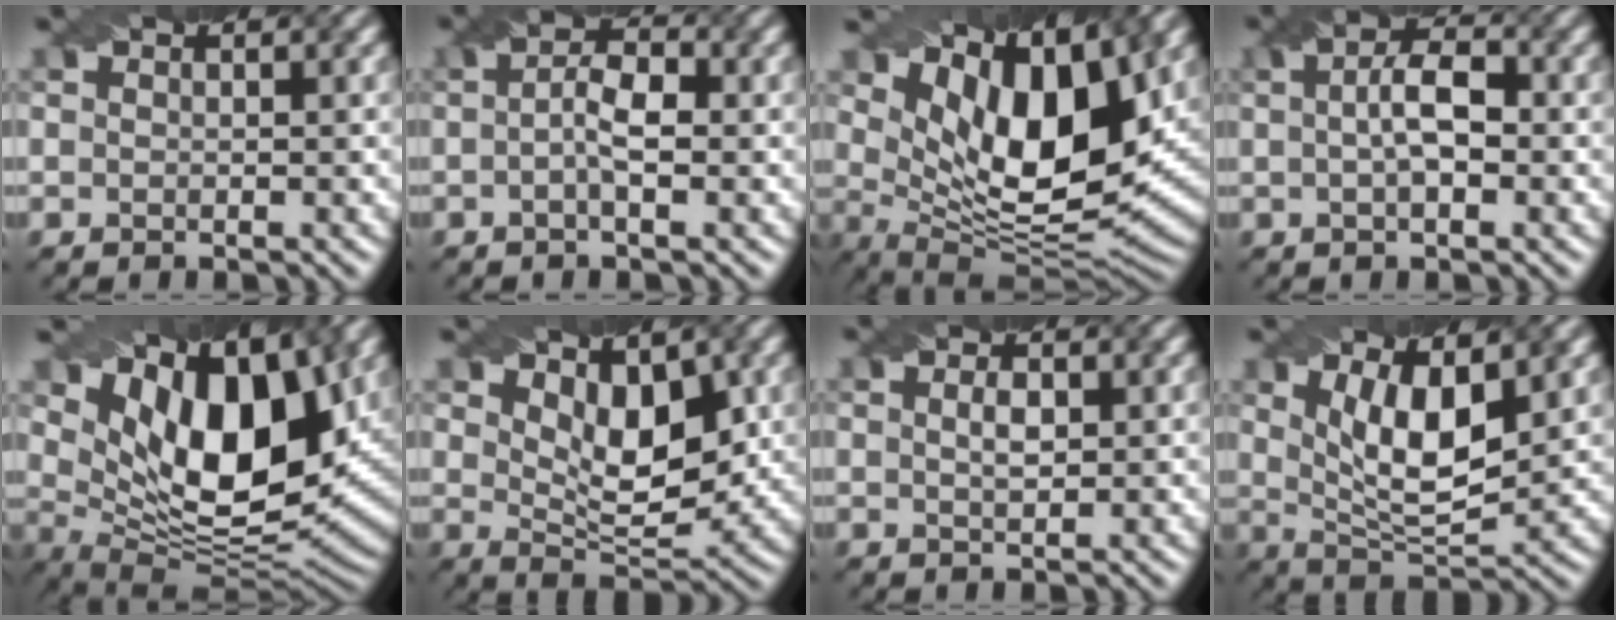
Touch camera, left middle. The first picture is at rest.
{"total": 3.0, "force": [-0.4, 0.9, 2.8], "torque": [-0.056, 0.004, -0.009]}
{"total": 12.7, "force": [5.2, 5.5, 10.2], "torque": [-0.178, -0.003, 0.098]}
{"total": 3.8, "force": [0.2, 1.5, 3.5], "torque": [-0.063, 0.007, -0.001]}
{"total": 14.3, "force": [5.7, 6.8, 11.2], "torque": [-0.189, -0.001, 0.103]}
{"total": 5.8, "force": [2.1, 2.9, 4.6], "torque": [-0.072, -0.013, 0.036]}
{"total": 1.5, "force": [0.4, 0.6, 1.3], "torque": [-0.027, 0.001, 0.009]}
{"total": 6.8, "force": [2.4, 2.5, 5.9], "torque": [-0.109, -0.010, 0.045]}